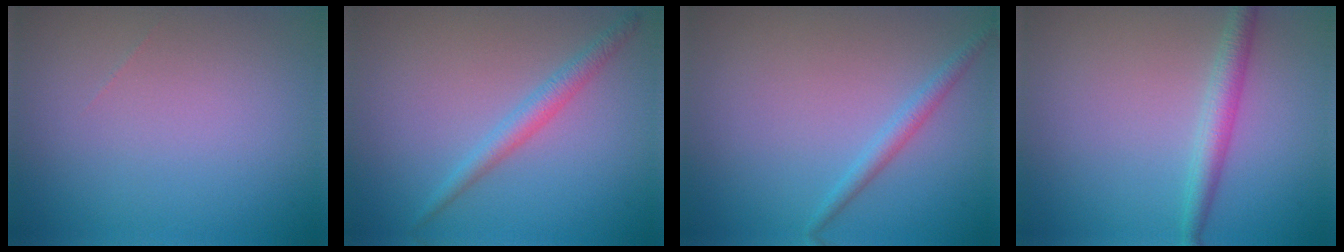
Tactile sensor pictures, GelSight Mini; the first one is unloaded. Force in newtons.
{"total": 2.0, "press": 2.0, "slide": 0.0}
{"total": 1.5, "press": 1.5, "slide": 0.1}
{"total": 2.4, "press": 2.4, "slide": 0.1}